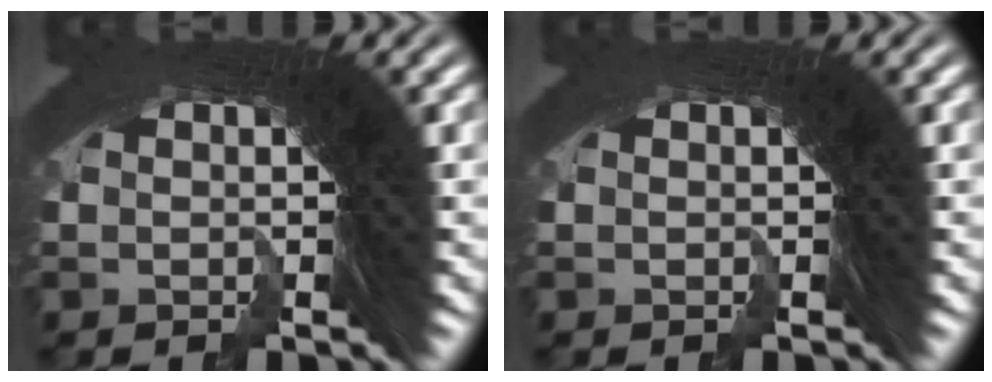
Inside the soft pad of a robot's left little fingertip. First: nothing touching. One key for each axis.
{"total": 0.0}